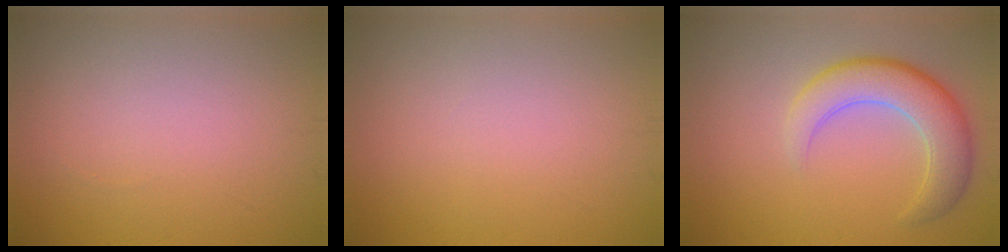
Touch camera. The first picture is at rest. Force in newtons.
{"total": 0.0}
{"total": 5.5, "press": 5.5, "slide": 0.5}